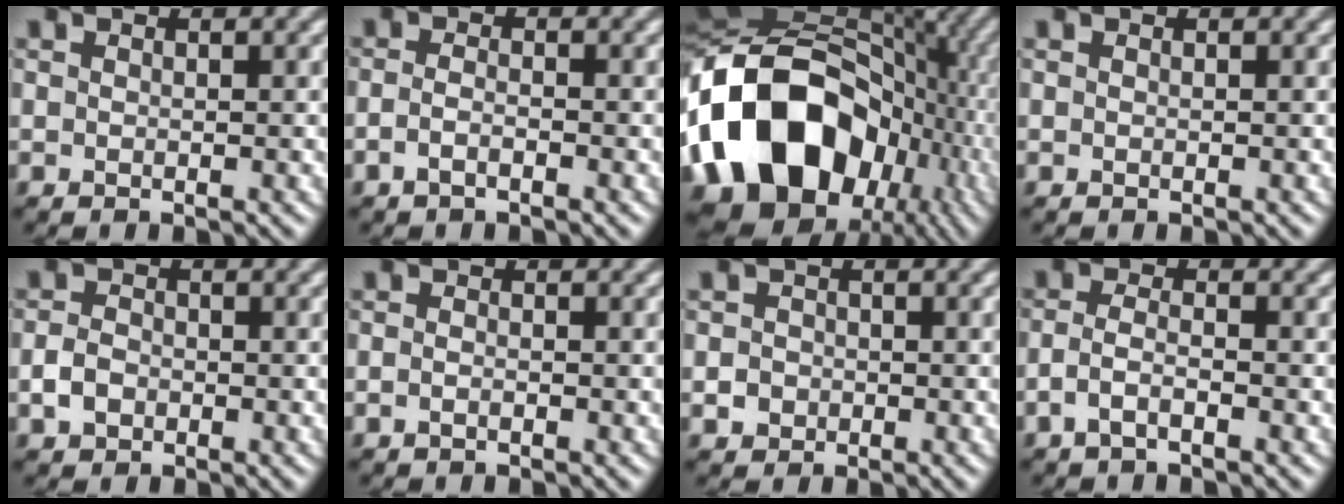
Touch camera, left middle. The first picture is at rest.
{"total": 1.3, "force": [-1.1, 0.1, 0.7], "torque": [-0.020, -0.002, -0.022]}
{"total": 20.1, "force": [-4.2, 14.9, 12.8], "torque": [-0.270, 0.013, -0.079]}
{"total": 0.0}
{"total": 2.0, "force": [-1.2, 1.4, 0.8], "torque": [-0.017, -0.002, -0.024]}
{"total": 0.7, "force": [-0.6, 0.0, 0.2], "torque": [-0.008, -0.002, -0.011]}
{"total": 1.5, "force": [-0.8, 1.3, 0.2], "torque": [0.015, -0.001, -0.015]}
{"total": 2.0, "force": [-1.5, 0.3, 1.3], "torque": [-0.032, 0.001, -0.032]}